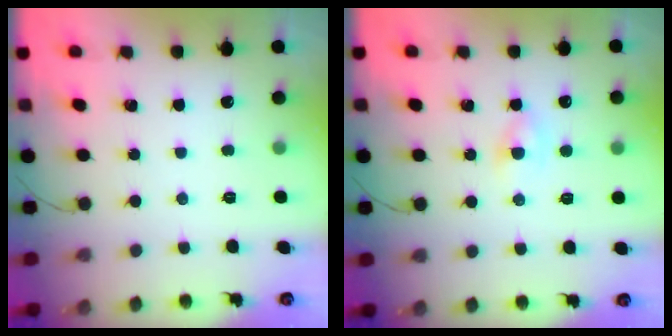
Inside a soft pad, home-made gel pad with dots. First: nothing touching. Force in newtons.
{"total": 2.5, "press": 2.4, "slide": 0.9}